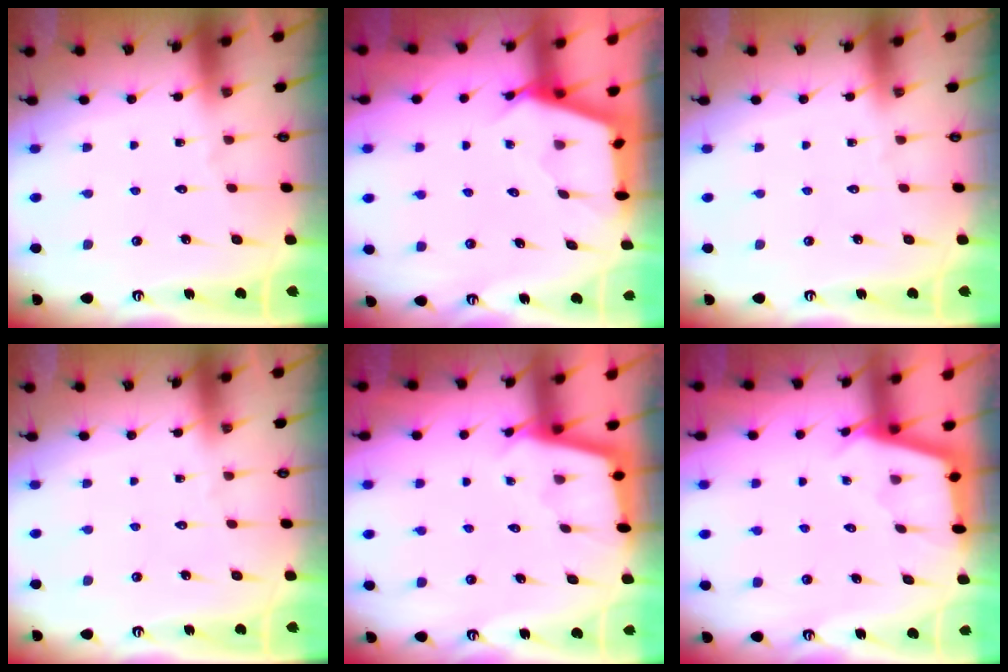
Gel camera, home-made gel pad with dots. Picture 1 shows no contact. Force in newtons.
{"total": 2.7, "press": 2.7, "slide": 0.3}
{"total": 0.0}
{"total": 0.0}
{"total": 2.4, "press": 2.4, "slide": 0.2}
{"total": 2.4, "press": 2.4, "slide": 0.1}